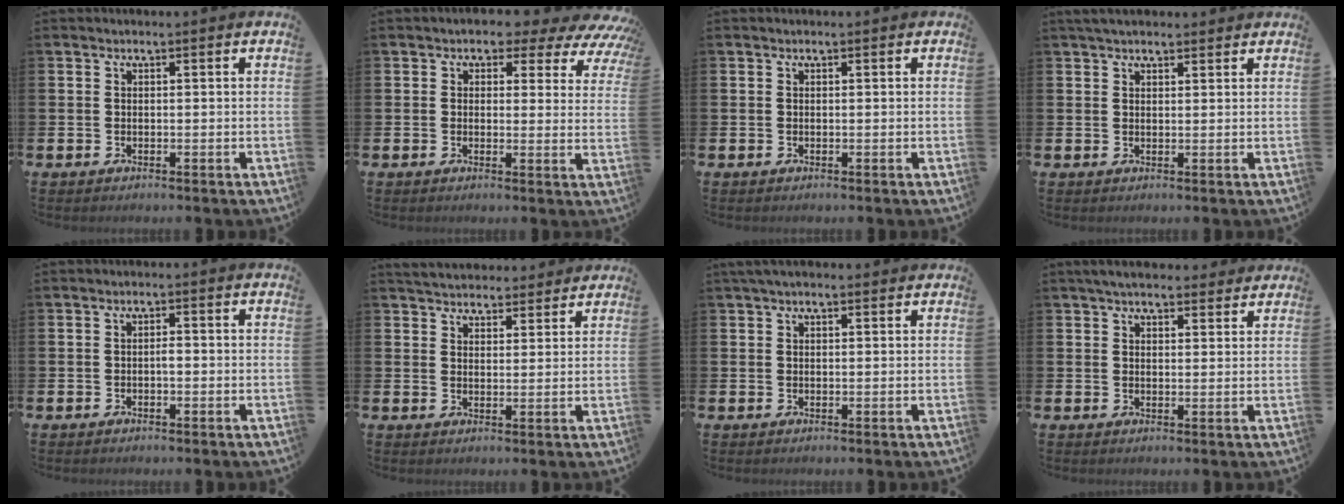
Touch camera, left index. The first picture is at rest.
{"total": 3.5, "force": [2.4, 2.1, 1.4], "torque": [-0.025, -0.024, 0.029]}
{"total": 0.0}
{"total": 2.7, "force": [2.4, 0.9, 0.8], "torque": [-0.007, -0.005, 0.041]}
{"total": 1.1, "force": [-0.3, 0.5, 1.0], "torque": [-0.025, 0.004, -0.004]}
{"total": 4.5, "force": [4.4, 0.9, 0.1], "torque": [-0.010, -0.023, 0.081]}
{"total": 1.8, "force": [1.4, 0.6, 1.0], "torque": [-0.016, 0.005, 0.024]}
{"total": 4.1, "force": [3.7, 1.2, 1.1], "torque": [-0.015, -0.015, 0.067]}